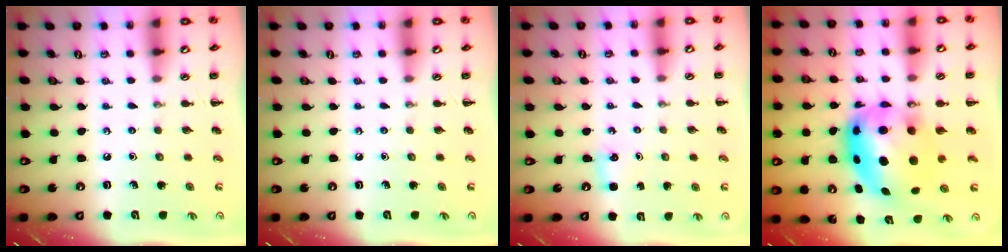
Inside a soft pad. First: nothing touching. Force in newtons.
{"total": 0.0}
{"total": 2.5, "press": 2.4, "slide": 0.8}
{"total": 13.0, "press": 12.7, "slide": 3.1}